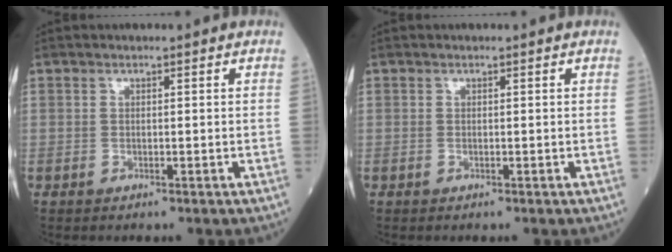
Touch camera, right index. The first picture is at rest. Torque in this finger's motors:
{"motor_torque": [0.00, 0.09, -0.04, 0.00]}